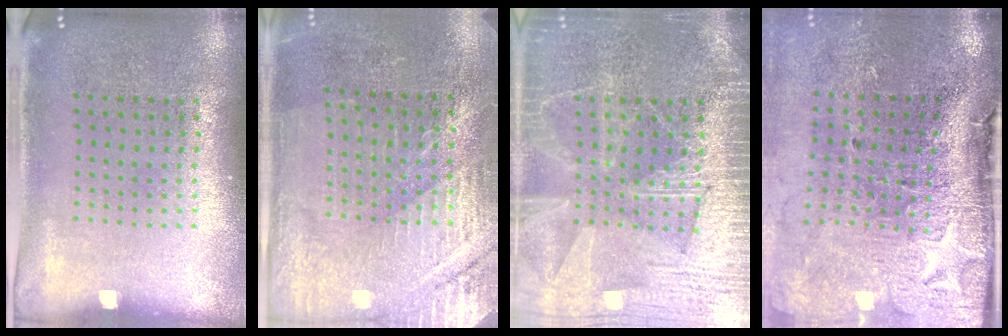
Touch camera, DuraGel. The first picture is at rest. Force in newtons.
{"total": 2.9, "press": 2.9, "slide": 0.2}
{"total": 5.9, "press": 5.8, "slide": 0.7}
{"total": 4.9, "press": 3.8, "slide": 3.1}